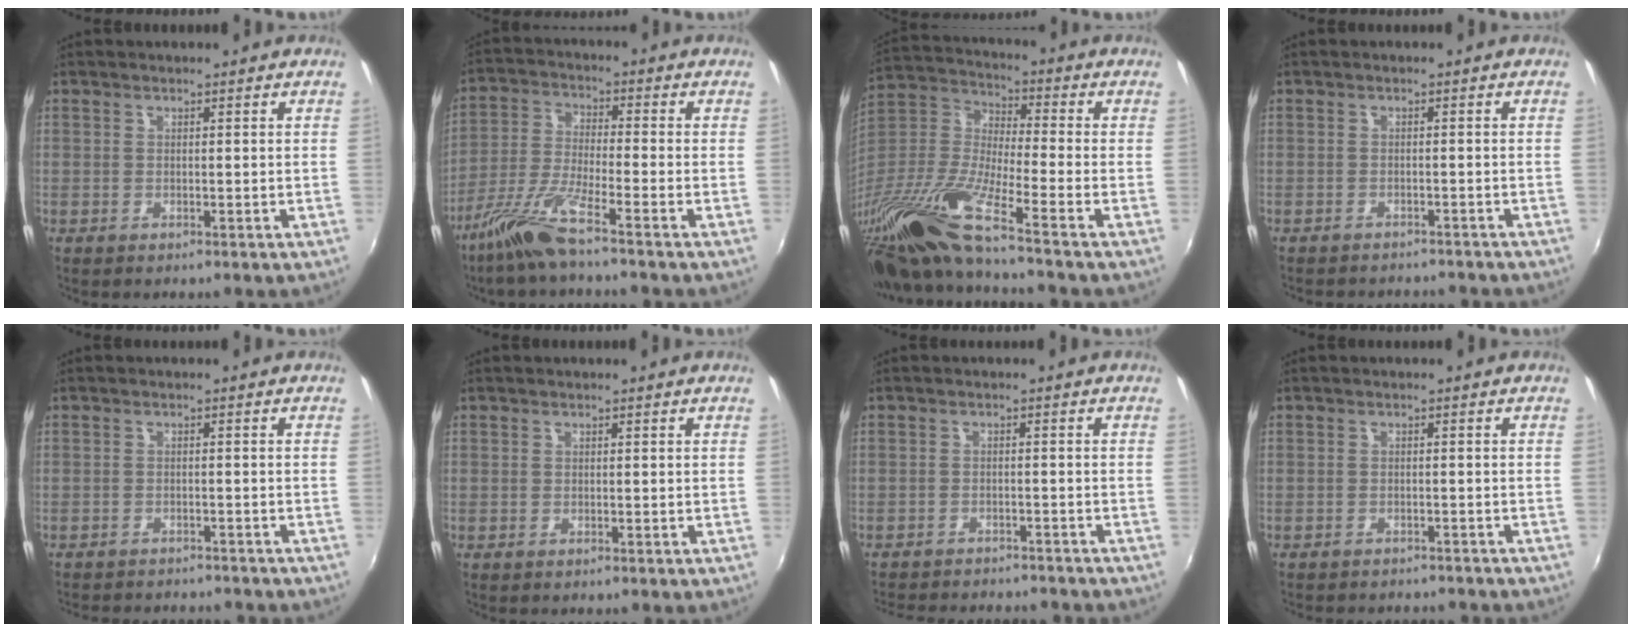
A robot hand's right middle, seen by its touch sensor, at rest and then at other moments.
{"total": 8.6, "force": [-6.3, -0.4, 5.9], "torque": [-0.127, -0.010, -0.124]}
{"total": 19.7, "force": [-15.0, 0.0, 12.8], "torque": [-0.249, -0.040, -0.294]}
{"total": 6.5, "force": [-6.0, 1.7, 1.9], "torque": [-0.047, -0.013, -0.082]}
{"total": 8.9, "force": [-8.1, 2.1, 2.8], "torque": [-0.069, -0.014, -0.114]}
{"total": 0.0}
{"total": 12.6, "force": [-11.3, 3.2, 4.5], "torque": [-0.101, -0.015, -0.158]}
{"total": 7.1, "force": [-6.5, 1.8, 2.1], "torque": [-0.053, -0.013, -0.089]}